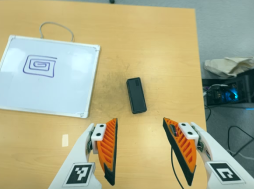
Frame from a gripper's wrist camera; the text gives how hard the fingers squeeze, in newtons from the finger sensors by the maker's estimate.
{"total": 0.0}